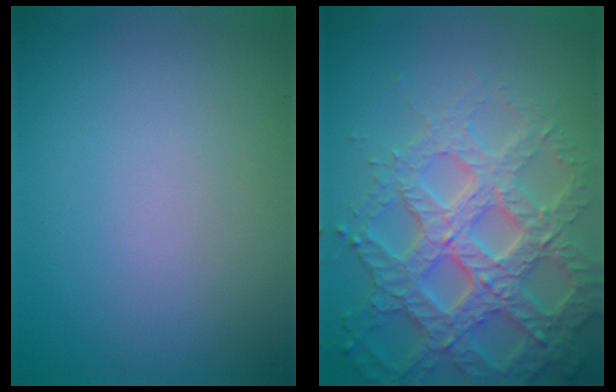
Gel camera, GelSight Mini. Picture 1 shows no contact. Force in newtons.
{"total": 7.0, "press": 6.7, "slide": 1.8}